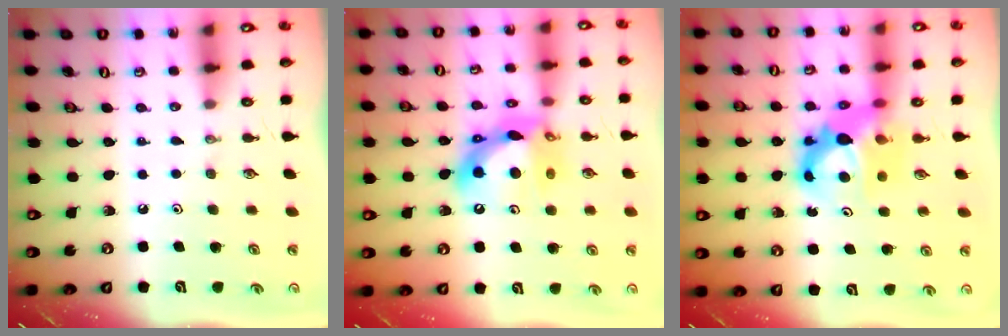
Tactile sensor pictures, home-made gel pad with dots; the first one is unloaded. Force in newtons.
{"total": 14.2, "press": 14.1, "slide": 1.7}
{"total": 11.0, "press": 10.9, "slide": 0.8}